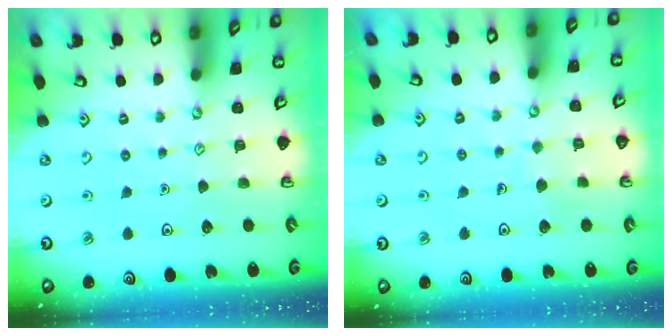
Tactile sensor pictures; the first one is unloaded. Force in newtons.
{"total": 3.5, "press": 3.5, "slide": 0.2}